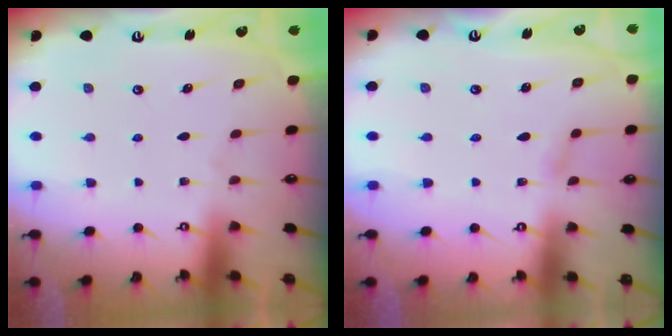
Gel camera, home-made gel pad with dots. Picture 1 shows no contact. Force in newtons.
{"total": 2.1, "press": 2.1, "slide": 0.3}